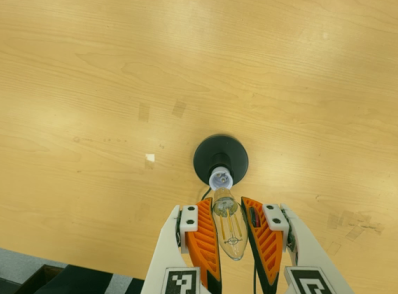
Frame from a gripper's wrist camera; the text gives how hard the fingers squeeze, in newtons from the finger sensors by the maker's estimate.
{"total": 20.5, "left": 22.3, "right": 18.8}